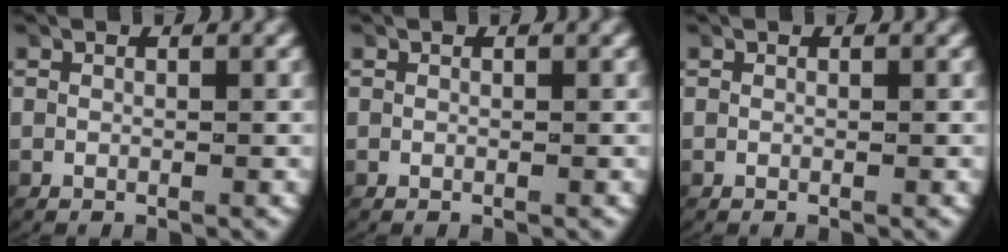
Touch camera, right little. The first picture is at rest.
{"total": 0.0}
{"total": 0.0}